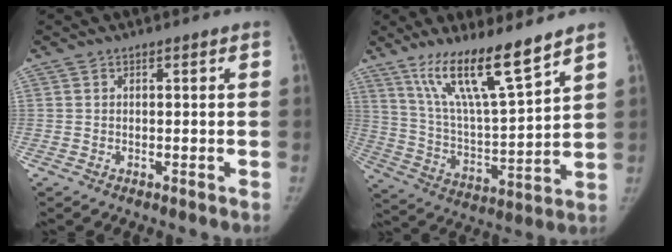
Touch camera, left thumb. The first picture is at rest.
{"total": 16.0, "force": [11.5, 2.1, 11.0], "torque": [-0.186, -0.069, 0.219]}